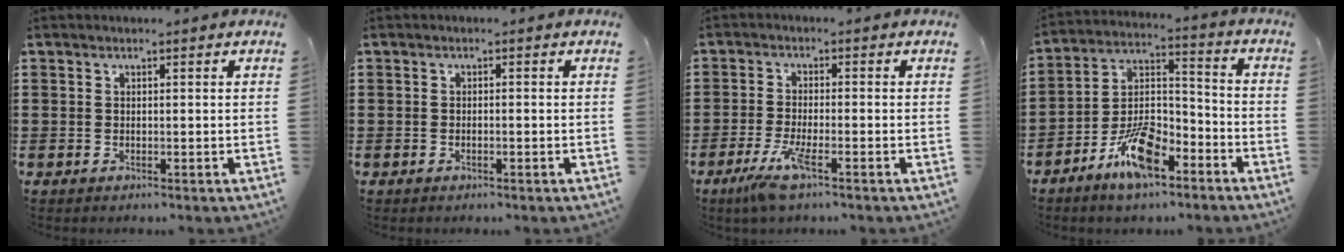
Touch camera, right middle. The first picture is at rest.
{"total": 0.7, "force": [-0.3, 0.1, 0.6], "torque": [-0.011, 0.000, -0.007]}
{"total": 5.0, "force": [-2.8, 0.6, 4.1], "torque": [-0.092, -0.015, -0.052]}
{"total": 10.8, "force": [-7.0, 4.4, 6.9], "torque": [-0.139, 0.018, -0.130]}